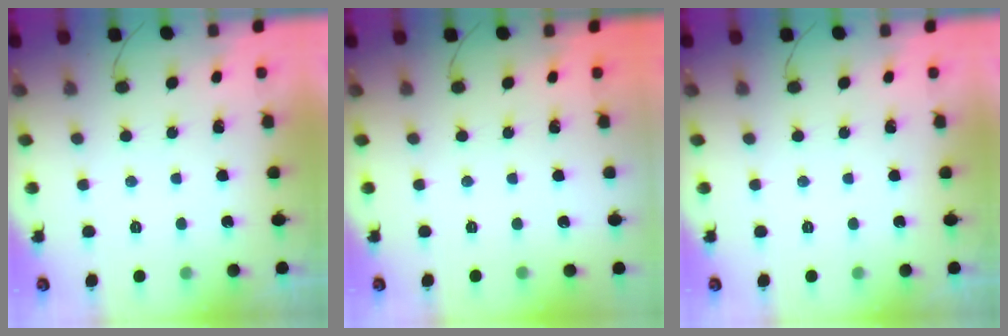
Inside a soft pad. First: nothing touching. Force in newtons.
{"total": 0.0}
{"total": 0.0}